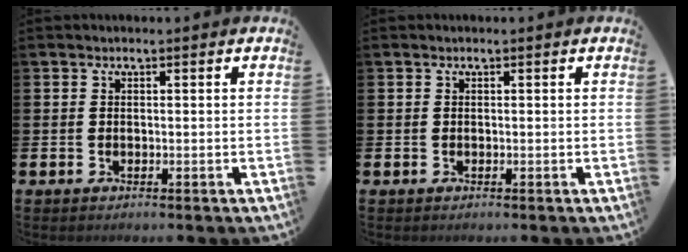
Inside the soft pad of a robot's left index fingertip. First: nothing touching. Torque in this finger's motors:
{"motor_torque": [0.00, 0.00, 0.00, 0.00]}